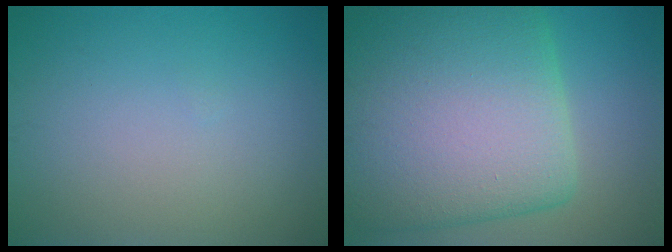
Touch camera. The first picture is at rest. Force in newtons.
{"total": 15.1, "press": 15.0, "slide": 1.1}